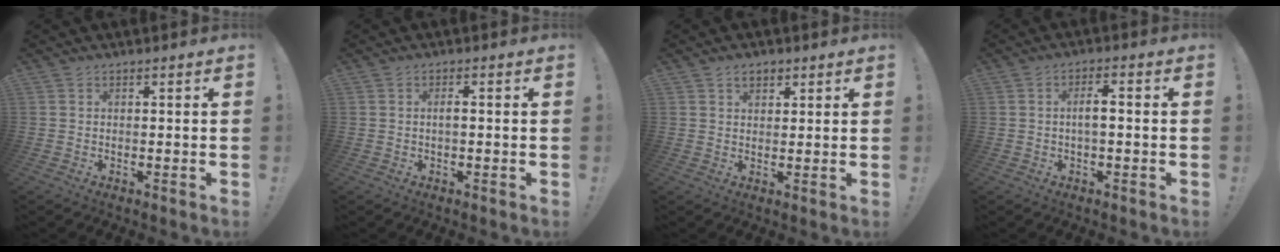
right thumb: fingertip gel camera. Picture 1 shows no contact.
{"total": 1.8, "force": [-0.5, 0.3, 1.7], "torque": [-0.037, 0.006, -0.008]}
{"total": 3.2, "force": [1.7, 2.1, 1.6], "torque": [-0.021, -0.001, 0.029]}
{"total": 4.5, "force": [-0.6, 1.1, 4.3], "torque": [-0.076, 0.007, -0.012]}